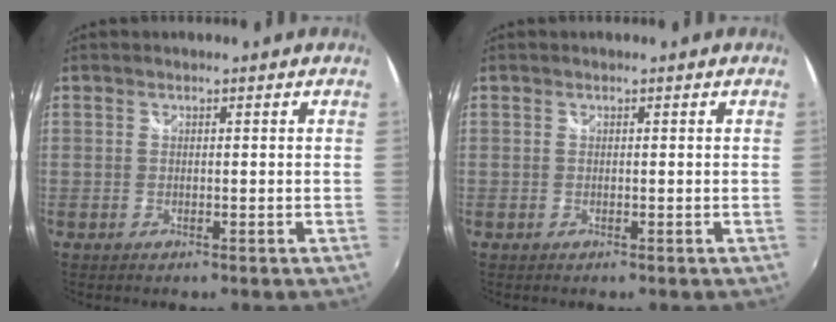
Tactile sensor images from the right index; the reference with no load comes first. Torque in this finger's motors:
{"motor_torque": [-0.49, 0.67, 0.00, 0.00]}